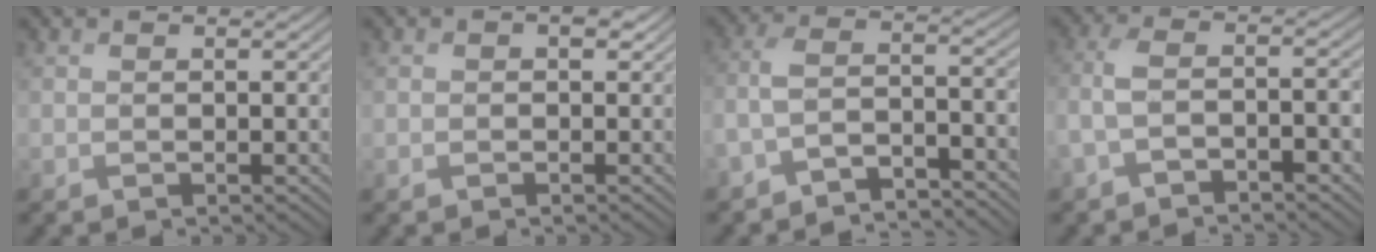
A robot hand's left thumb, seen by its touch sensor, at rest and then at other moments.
{"total": 1.5, "force": [0.1, 0.9, 1.2], "torque": [-0.015, 0.001, 0.000]}
{"total": 5.8, "force": [-4.7, 1.5, 3.2], "torque": [-0.069, 0.003, -0.098]}
{"total": 4.8, "force": [-2.6, 1.6, 3.7], "torque": [-0.087, 0.000, -0.059]}